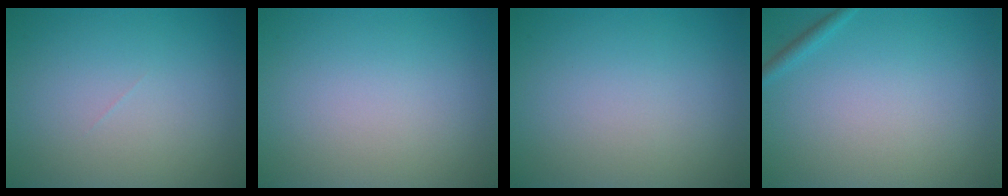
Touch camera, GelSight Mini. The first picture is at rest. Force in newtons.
{"total": 0.0}
{"total": 0.0}
{"total": 0.9, "press": 0.9, "slide": 0.1}